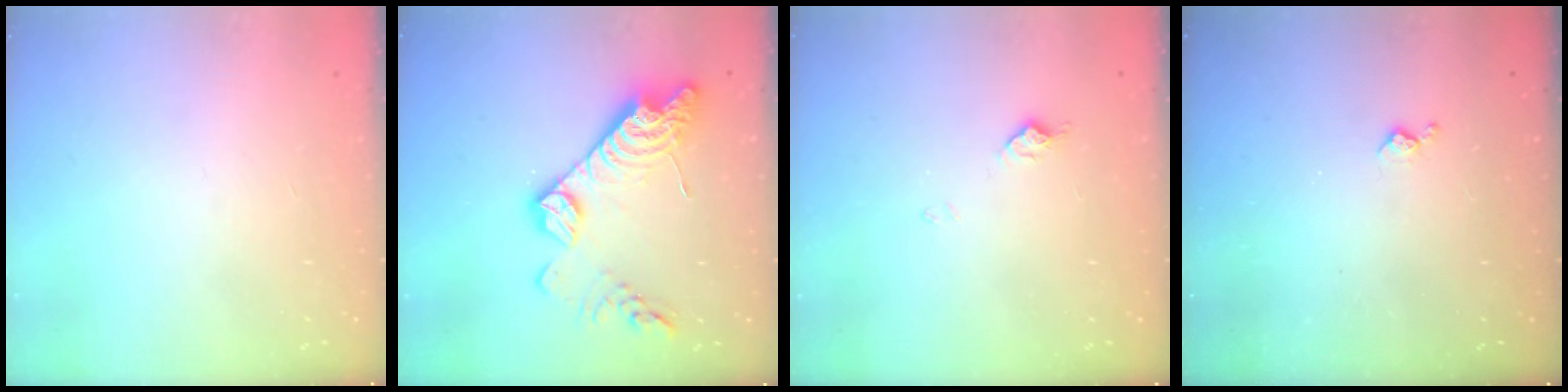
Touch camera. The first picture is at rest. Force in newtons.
{"total": 17.6, "press": 17.6, "slide": 1.5}
{"total": 6.3, "press": 6.3, "slide": 0.7}
{"total": 3.7, "press": 3.6, "slide": 0.6}